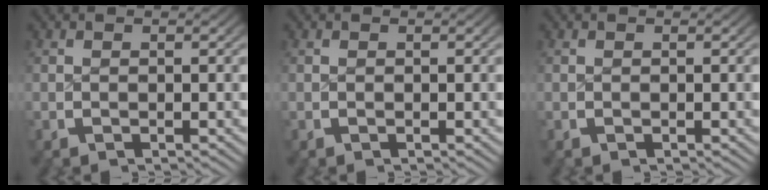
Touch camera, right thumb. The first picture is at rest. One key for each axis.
{"total": 0.0}
{"total": 0.0}